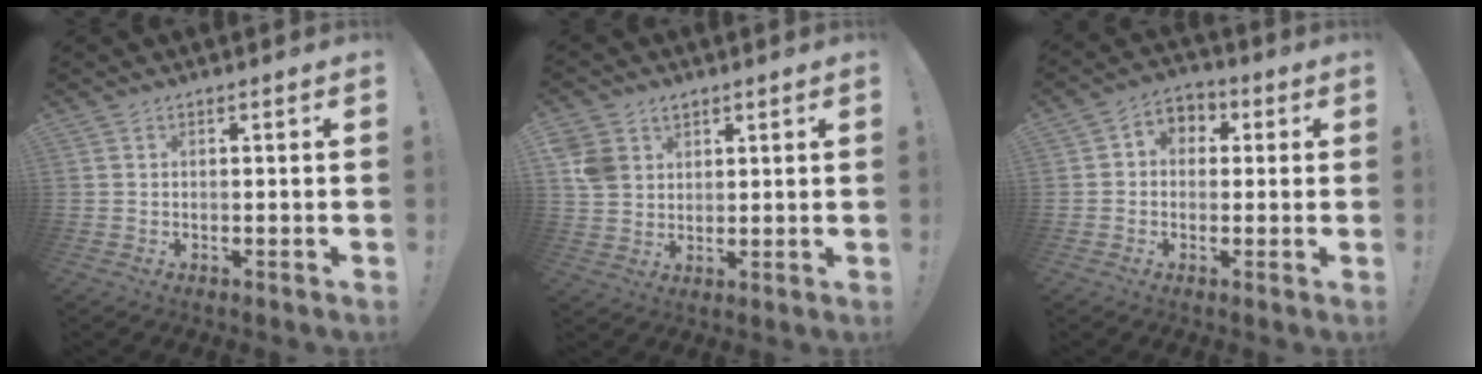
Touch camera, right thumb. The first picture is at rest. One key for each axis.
{"total": 7.2, "fx": 3.4, "fy": 5.8, "fz": 2.4, "tx": -0.044, "ty": -0.008, "tz": 0.073}
{"total": 5.3, "fx": -0.6, "fy": 4.7, "fz": 2.4, "tx": -0.031, "ty": 0.015, "tz": -0.009}